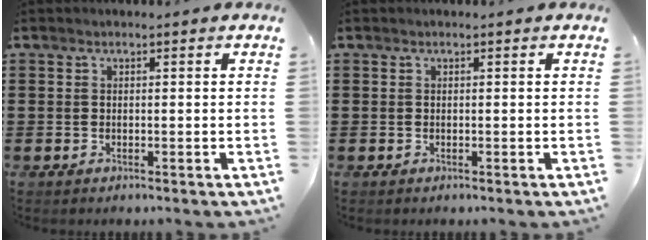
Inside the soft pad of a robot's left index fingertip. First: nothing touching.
{"total": 0.0}